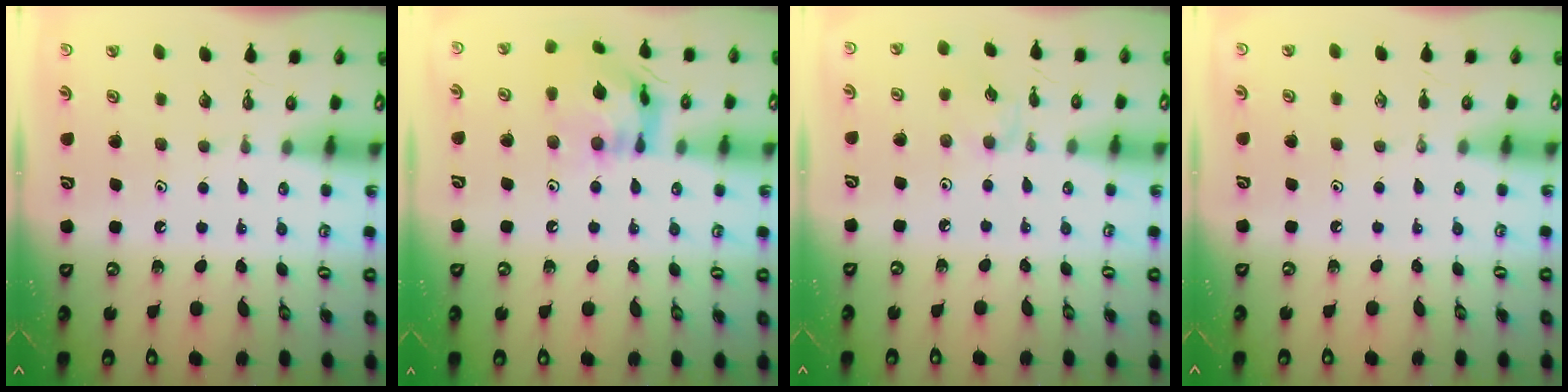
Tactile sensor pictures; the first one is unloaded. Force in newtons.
{"total": 14.5, "press": 14.5, "slide": 1.3}
{"total": 2.0, "press": 1.9, "slide": 0.4}
{"total": 0.0}